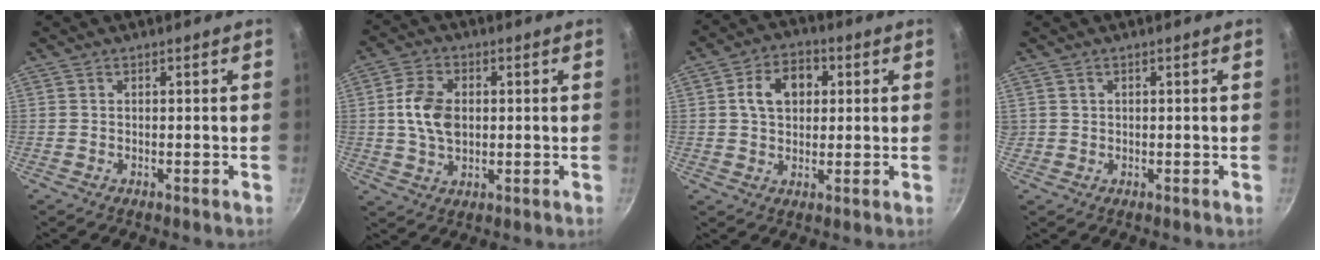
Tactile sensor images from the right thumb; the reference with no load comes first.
{"total": 8.6, "force": [0.7, 5.9, 6.3], "torque": [-0.107, 0.006, 0.011]}
{"total": 8.8, "force": [2.0, 6.5, 5.7], "torque": [-0.069, 0.010, 0.025]}
{"total": 0.7, "force": [0.2, 0.7, 0.1], "torque": [0.005, 0.007, 0.006]}